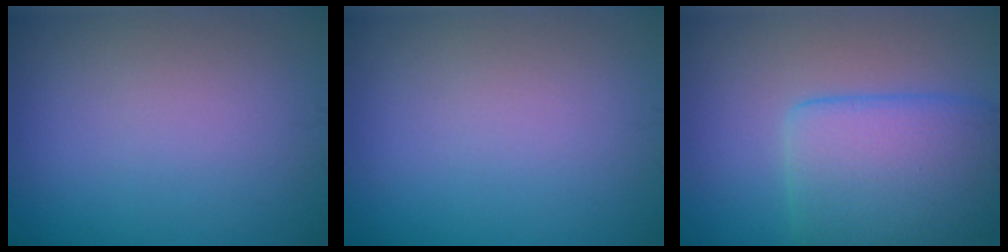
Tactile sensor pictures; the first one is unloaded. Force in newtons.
{"total": 0.0}
{"total": 7.4, "press": 7.4, "slide": 0.2}